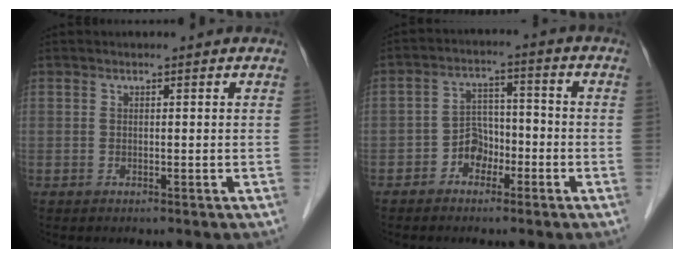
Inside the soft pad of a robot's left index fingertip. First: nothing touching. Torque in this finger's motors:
{"motor_torque": [-0.03, 0.09, 0.04, 0.00]}